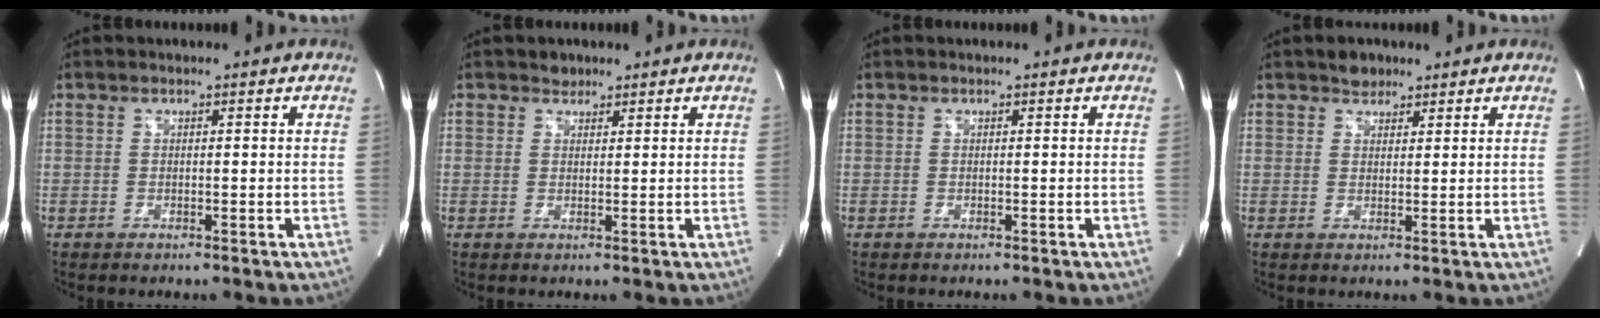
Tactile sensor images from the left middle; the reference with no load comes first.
{"total": 1.5, "force": [1.1, 1.0, 0.0], "torque": [0.005, 0.001, 0.014]}
{"total": 0.0}
{"total": 2.5, "force": [1.9, 1.5, 0.4], "torque": [-0.006, 0.005, 0.029]}